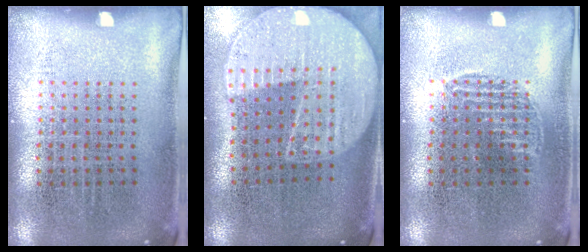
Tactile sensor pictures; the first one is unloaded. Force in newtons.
{"total": 2.3, "press": 2.0, "slide": 1.1}
{"total": 0.9, "press": 0.8, "slide": 0.2}